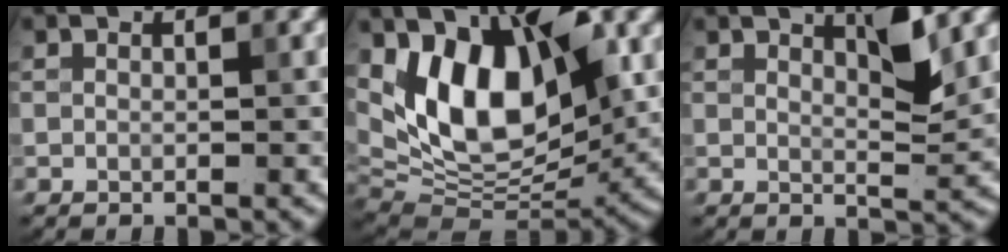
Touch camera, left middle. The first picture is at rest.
{"total": 10.3, "force": [2.1, 5.7, 8.4], "torque": [-0.150, -0.005, 0.050]}
{"total": 2.1, "force": [1.0, -0.1, 1.8], "torque": [-0.042, -0.004, 0.035]}